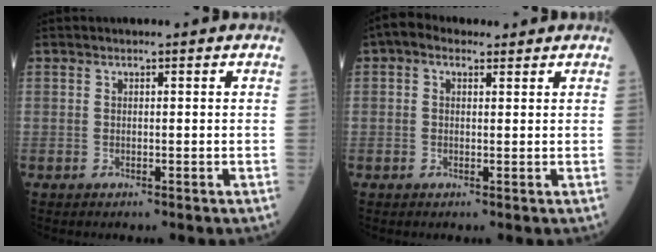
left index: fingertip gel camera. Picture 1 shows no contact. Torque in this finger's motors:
{"motor_torque": [0.62, -0.52, 0.20, 0.04]}